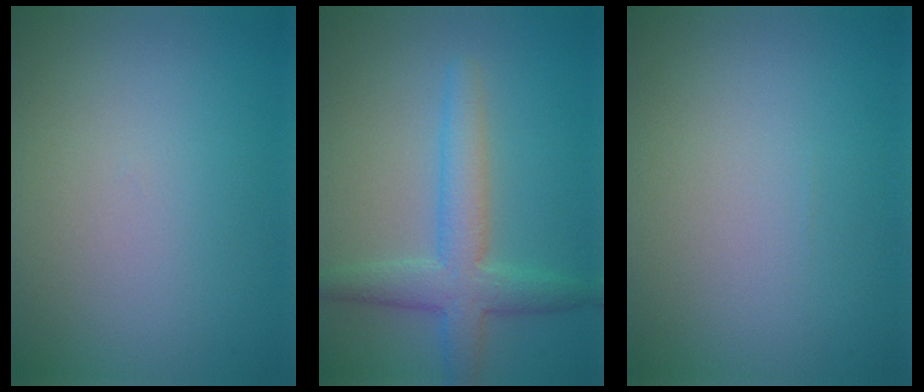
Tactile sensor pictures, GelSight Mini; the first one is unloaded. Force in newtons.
{"total": 4.4, "press": 4.3, "slide": 0.2}
{"total": 0.0}